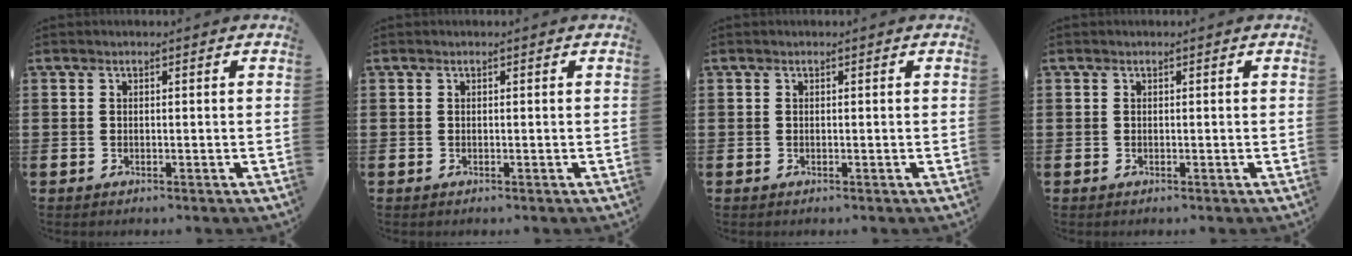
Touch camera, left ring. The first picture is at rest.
{"total": 0.0}
{"total": 0.0}
{"total": 0.0}